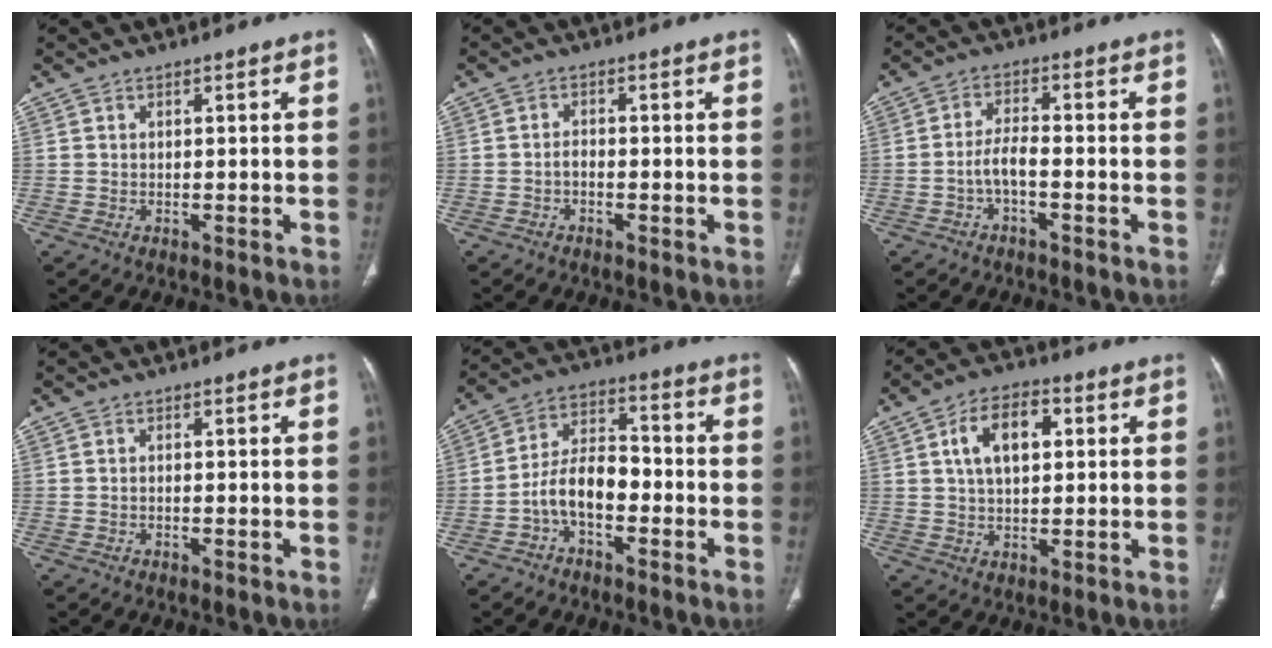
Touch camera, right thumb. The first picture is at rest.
{"total": 1.4, "force": [-0.7, 0.8, 1.0], "torque": [-0.016, 0.007, -0.015]}
{"total": 3.7, "force": [-1.7, 1.1, 3.1], "torque": [-0.065, 0.022, -0.034]}
{"total": 0.0}
{"total": 9.2, "force": [-3.3, 5.1, 6.9], "torque": [-0.117, 0.043, -0.067]}
{"total": 9.4, "force": [2.4, 5.4, 7.3], "torque": [-0.116, 0.010, 0.038]}